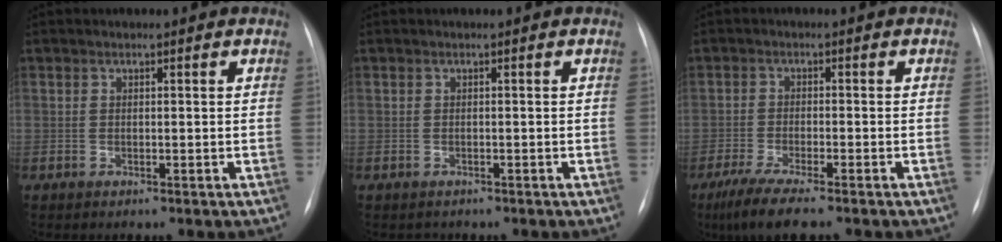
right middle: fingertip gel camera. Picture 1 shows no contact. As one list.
[{"total": 0.6, "force": [-0.5, 0.4, -0.1], "torque": [-0.006, 0.001, -0.006]}, {"total": 6.9, "force": [-5.0, 0.2, 4.7], "torque": [-0.086, -0.020, -0.084]}]